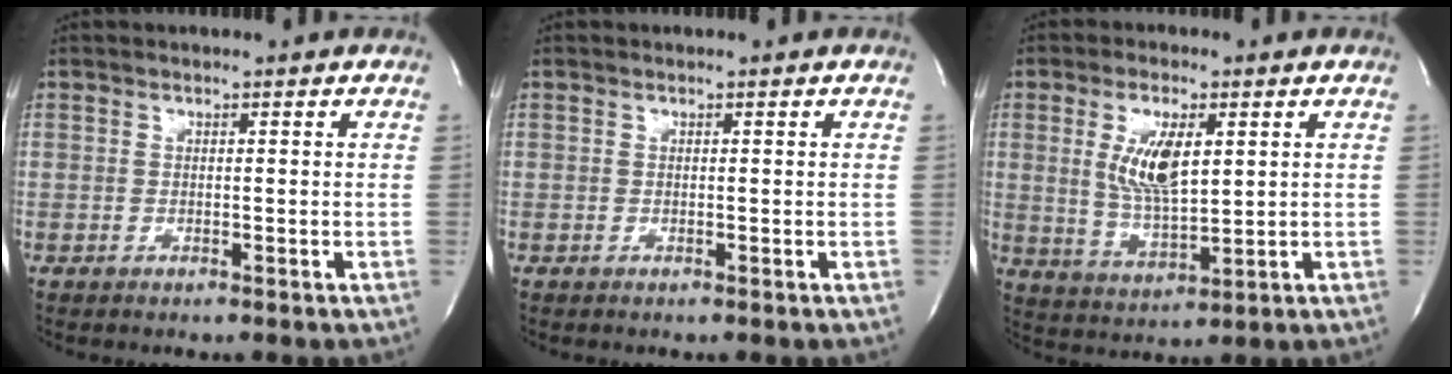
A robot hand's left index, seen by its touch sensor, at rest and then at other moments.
{"total": 0.0}
{"total": 8.3, "force": [1.9, 2.6, 7.6], "torque": [-0.155, -0.004, 0.043]}